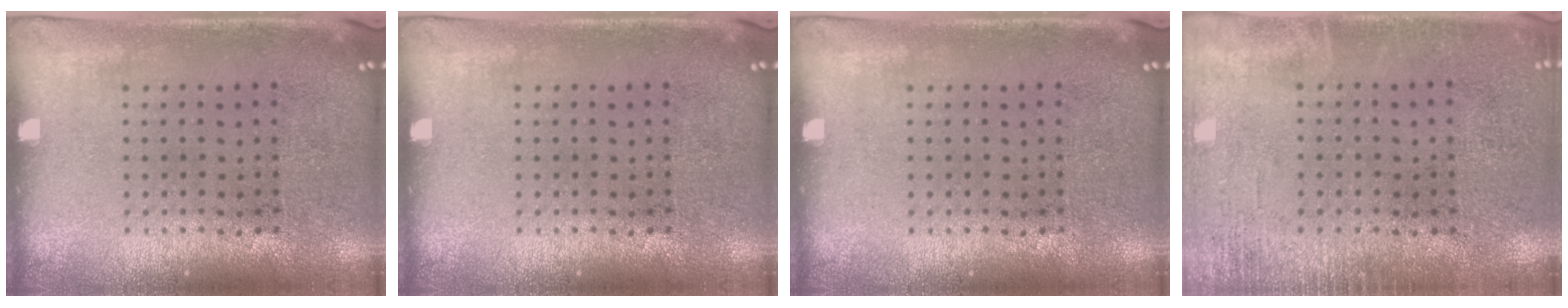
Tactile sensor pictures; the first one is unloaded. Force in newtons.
{"total": 0.0}
{"total": 0.0}
{"total": 1.7, "press": 1.7, "slide": 0.3}